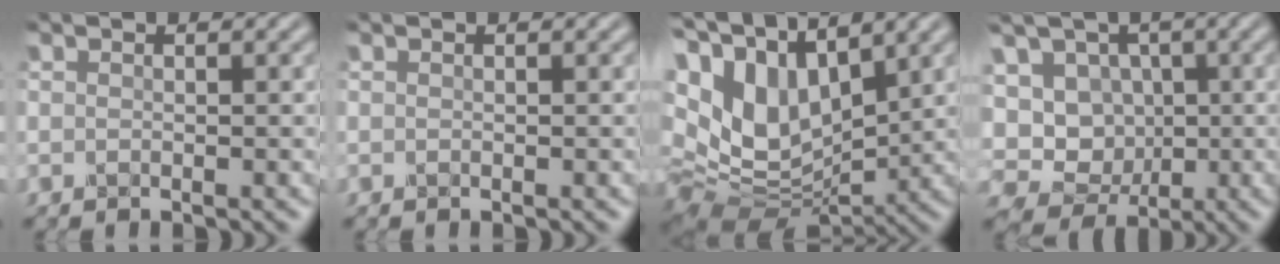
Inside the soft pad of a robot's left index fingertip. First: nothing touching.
{"total": 0.0}
{"total": 12.9, "force": [4.5, 7.7, 9.3], "torque": [-0.212, 0.015, 0.084]}
{"total": 10.5, "force": [-0.4, 9.3, 4.8], "torque": [-0.100, 0.033, -0.034]}